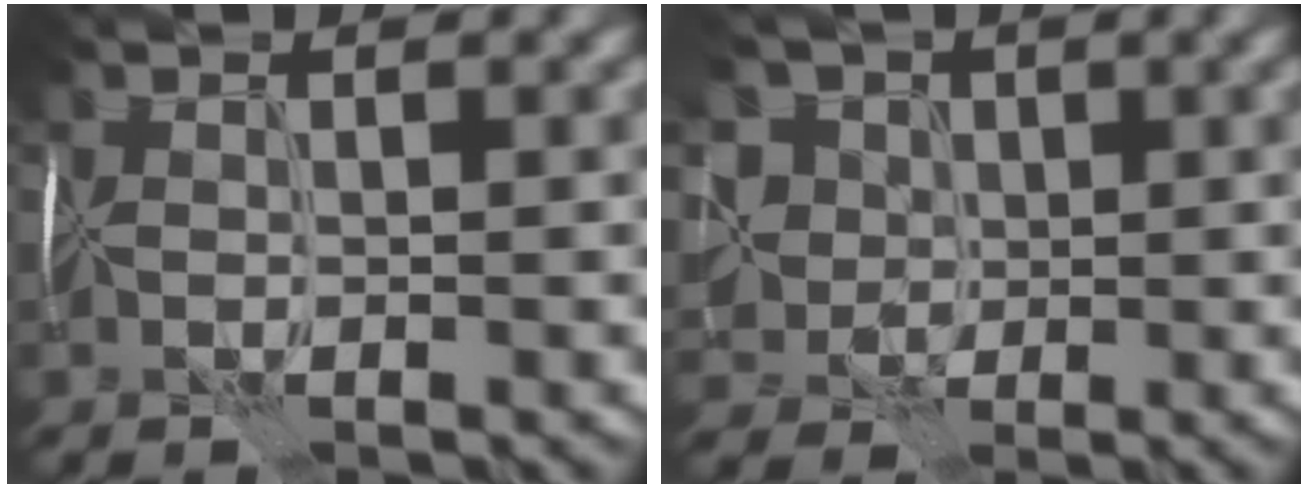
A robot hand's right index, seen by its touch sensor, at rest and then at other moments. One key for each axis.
{"total": 7.5, "fx": 2.4, "fy": 6.2, "fz": 3.4, "tx": -0.069, "ty": 0.016, "tz": 0.026}